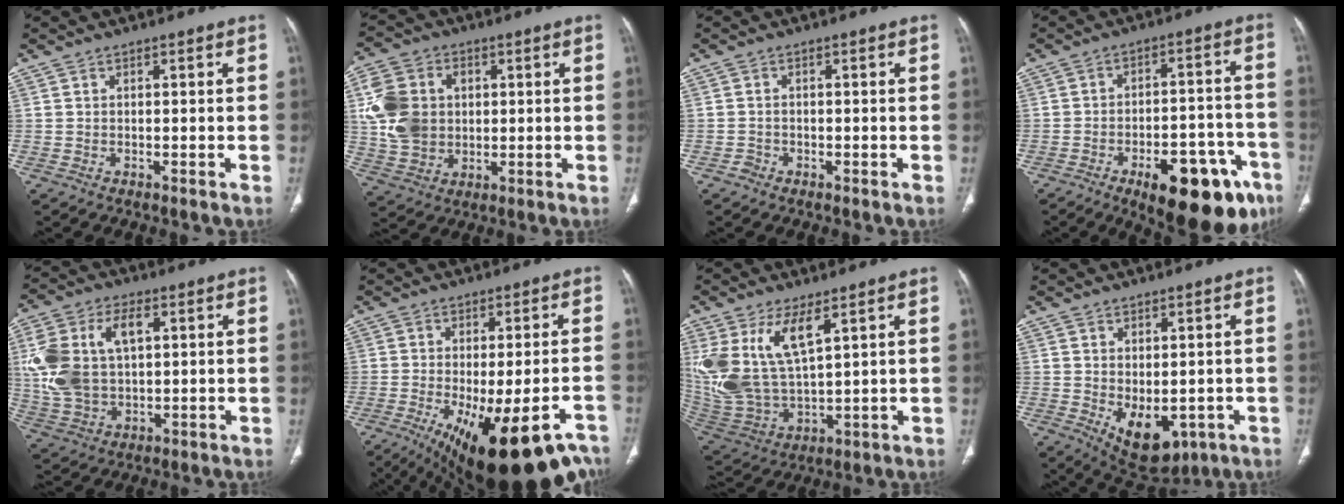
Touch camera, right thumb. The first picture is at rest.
{"total": 13.2, "force": [1.8, 10.6, 7.7], "torque": [-0.136, 0.007, 0.037]}
{"total": 1.3, "force": [-0.8, 0.9, 0.1], "torque": [0.001, 0.005, -0.020]}
{"total": 20.4, "force": [-10.7, 8.6, 15.1], "torque": [-0.142, 0.057, -0.137]}
{"total": 15.5, "force": [3.2, 9.4, 11.8], "torque": [-0.245, 0.011, 0.066]}
{"total": 22.7, "force": [-14.5, 7.6, 15.8], "torque": [-0.197, 0.001, -0.186]}
{"total": 16.5, "force": [7.0, 7.5, 13.0], "torque": [-0.271, -0.029, 0.156]}
{"total": 9.6, "force": [-2.3, 5.8, 7.4], "torque": [-0.090, -0.006, -0.009]}